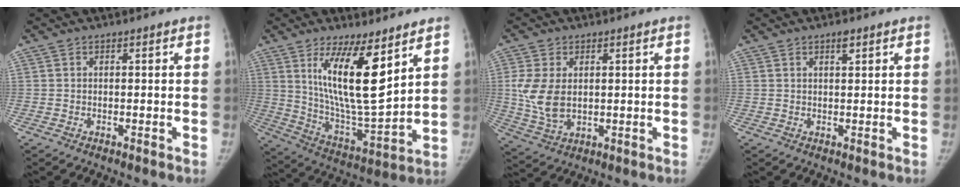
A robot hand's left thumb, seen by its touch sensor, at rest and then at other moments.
{"total": 16.8, "force": [8.0, 4.7, 13.9], "torque": [-0.230, -0.058, 0.158]}
{"total": 8.7, "force": [1.1, 5.7, 6.5], "torque": [-0.131, -0.008, 0.033]}
{"total": 2.5, "force": [1.6, 0.9, 1.7], "torque": [-0.020, -0.009, 0.025]}